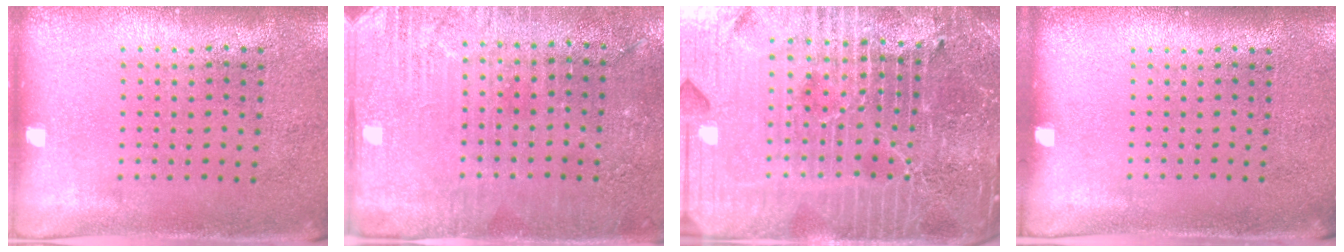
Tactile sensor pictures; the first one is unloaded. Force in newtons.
{"total": 2.9, "press": 2.9, "slide": 0.4}
{"total": 7.3, "press": 6.3, "slide": 3.7}
{"total": 0.0}